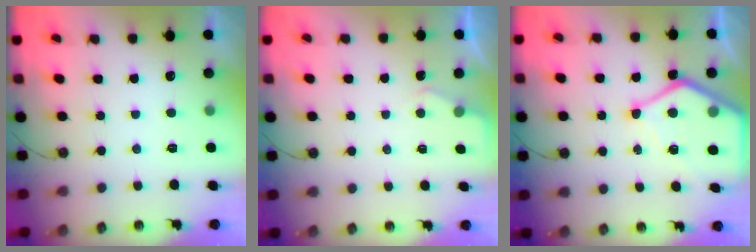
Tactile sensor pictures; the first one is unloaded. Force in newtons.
{"total": 3.1, "press": 3.0, "slide": 0.5}
{"total": 13.3, "press": 13.3, "slide": 0.7}